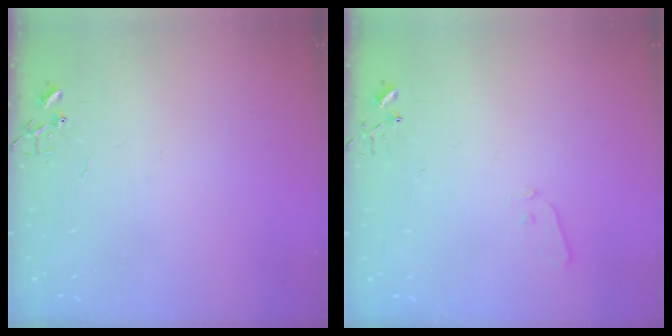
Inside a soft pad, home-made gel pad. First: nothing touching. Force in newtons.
{"total": 4.0, "press": 3.9, "slide": 0.6}